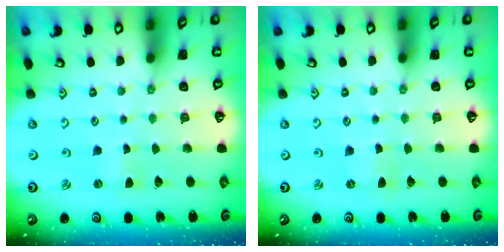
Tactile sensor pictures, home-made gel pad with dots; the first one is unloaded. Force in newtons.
{"total": 0.0}